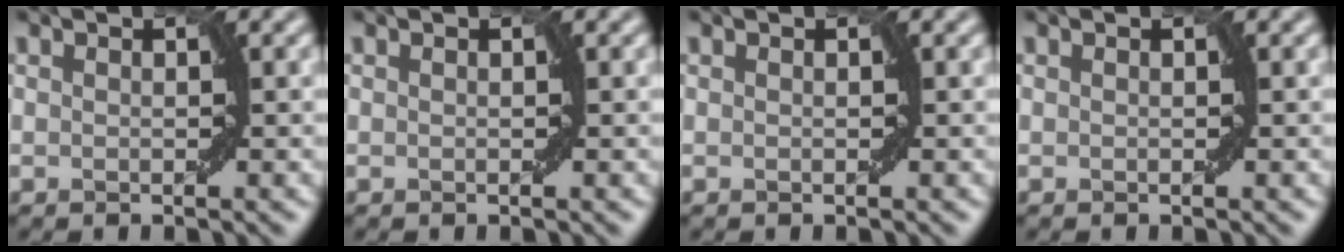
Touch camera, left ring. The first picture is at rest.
{"total": 0.0}
{"total": 0.0}
{"total": 0.0}